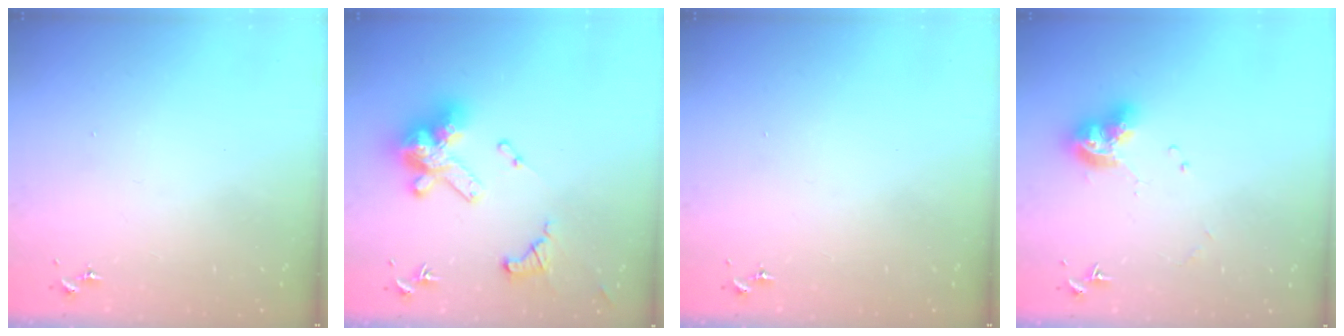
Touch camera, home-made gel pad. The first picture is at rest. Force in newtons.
{"total": 24.3, "press": 24.1, "slide": 2.6}
{"total": 0.0}
{"total": 10.5, "press": 10.5, "slide": 1.2}